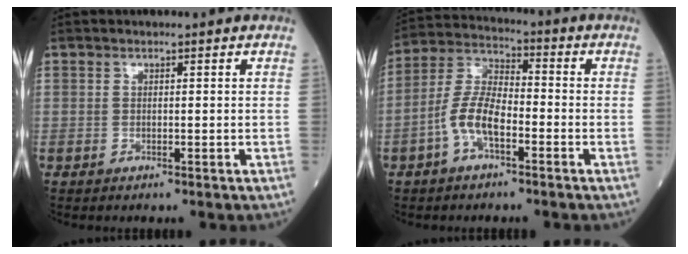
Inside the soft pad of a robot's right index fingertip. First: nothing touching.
{"total": 8.7, "force": [-3.4, 3.7, 7.1], "torque": [-0.165, 0.018, -0.069]}